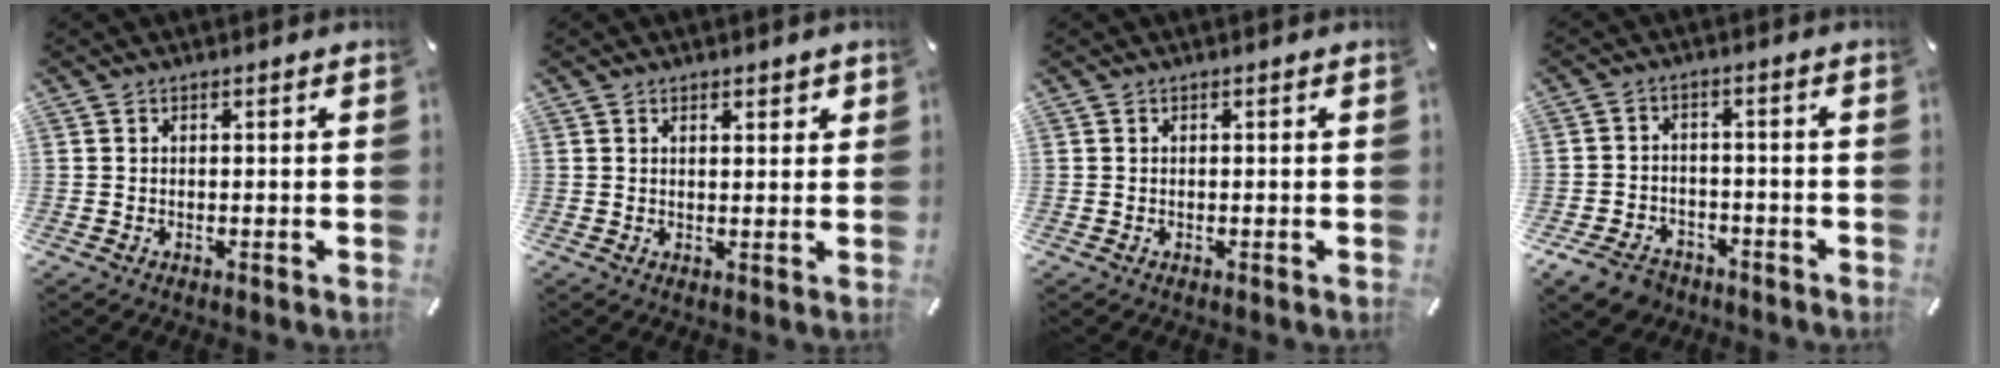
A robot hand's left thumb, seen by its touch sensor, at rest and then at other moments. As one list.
[{"total": 1.8, "force": [1.2, 1.0, 0.9], "torque": [-0.011, -0.001, 0.020]}, {"total": 0.0}, {"total": 6.7, "force": [-4.6, 4.2, 2.4], "torque": [-0.056, 0.021, -0.089]}]